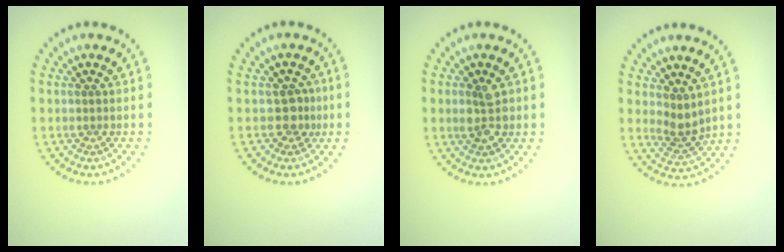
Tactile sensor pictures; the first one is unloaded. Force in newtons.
{"total": 1.7, "press": 1.4, "slide": 1.0}
{"total": 2.4, "press": 2.4, "slide": 0.1}
{"total": 2.3, "press": 1.8, "slide": 1.4}